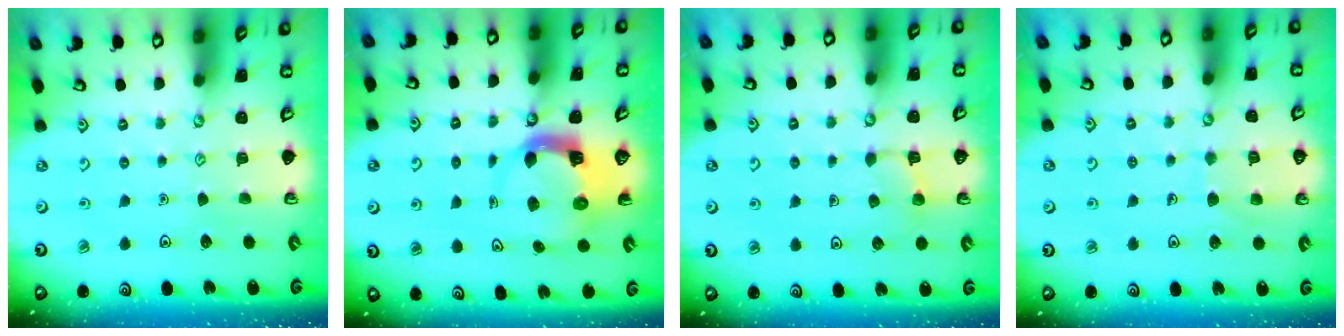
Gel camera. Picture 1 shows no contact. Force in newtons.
{"total": 4.3, "press": 4.3, "slide": 0.6}
{"total": 3.5, "press": 3.5, "slide": 0.6}
{"total": 6.0, "press": 6.0, "slide": 0.5}